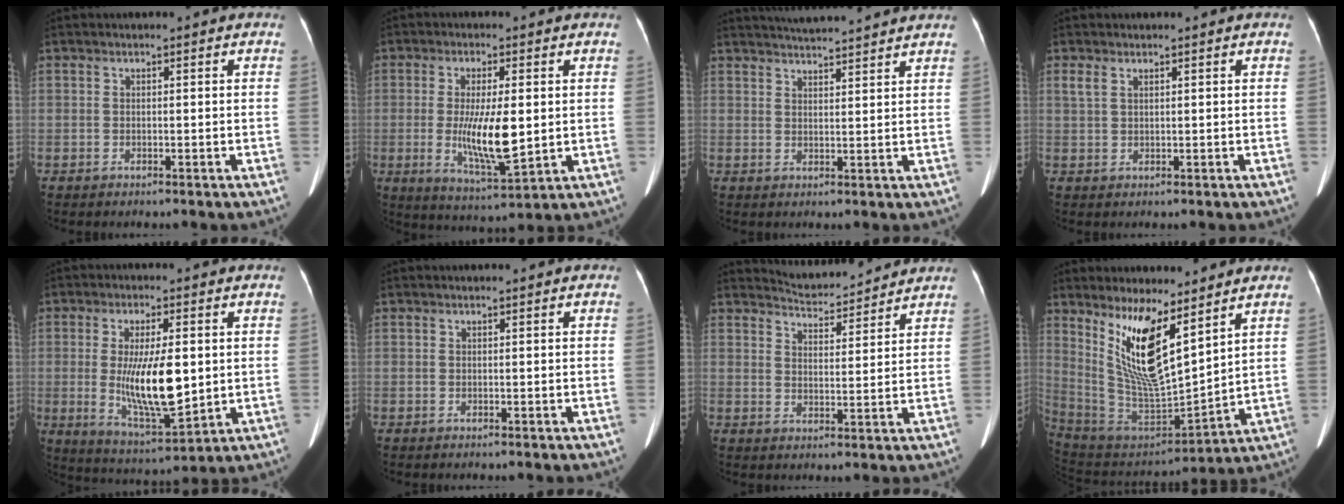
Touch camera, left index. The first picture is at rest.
{"total": 9.2, "force": [-0.2, 1.9, 9.0], "torque": [-0.169, -0.022, -0.002]}
{"total": 9.8, "force": [9.3, -0.3, 3.2], "torque": [-0.058, 0.023, 0.129]}
{"total": 1.6, "force": [1.0, 0.7, 1.1], "torque": [-0.031, 0.013, 0.027]}
{"total": 11.7, "force": [0.1, 3.0, 11.3], "torque": [-0.209, -0.018, 0.009]}
{"total": 0.0}
{"total": 7.6, "force": [7.5, 0.6, 0.5], "torque": [-0.019, 0.010, 0.113]}
{"total": 13.7, "force": [7.7, 3.3, 10.8], "torque": [-0.214, -0.014, 0.158]}